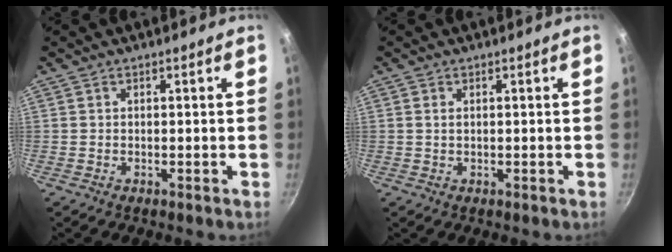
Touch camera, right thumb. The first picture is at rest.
{"total": 1.1, "force": [0.3, 0.6, 0.8], "torque": [-0.015, 0.002, 0.004]}